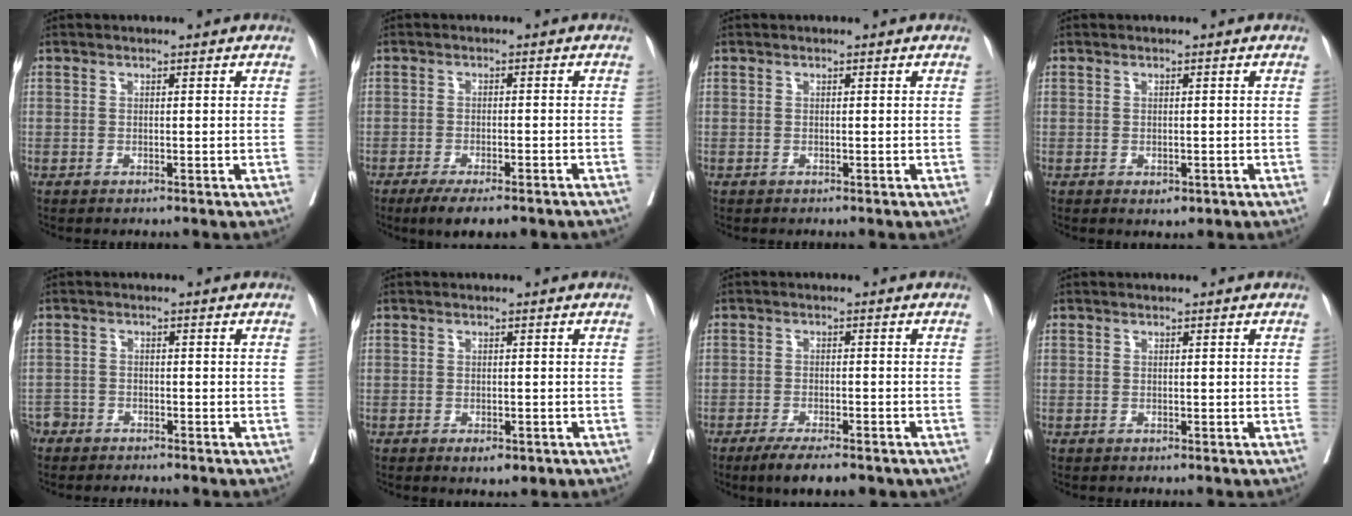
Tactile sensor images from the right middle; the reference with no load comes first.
{"total": 9.2, "force": [-7.2, 1.8, 5.5], "torque": [-0.066, -0.011, -0.098]}
{"total": 0.0}
{"total": 1.7, "force": [-0.7, 1.0, 1.1], "torque": [-0.012, 0.000, -0.001]}
{"total": 4.4, "force": [-4.1, 1.6, 0.7], "torque": [-0.005, -0.007, -0.072]}
{"total": 3.1, "force": [-1.7, 1.3, 2.1], "torque": [-0.026, -0.002, -0.016]}
{"total": 8.5, "force": [-6.2, 2.3, 5.2], "torque": [-0.068, -0.010, -0.086]}
{"total": 0.0}